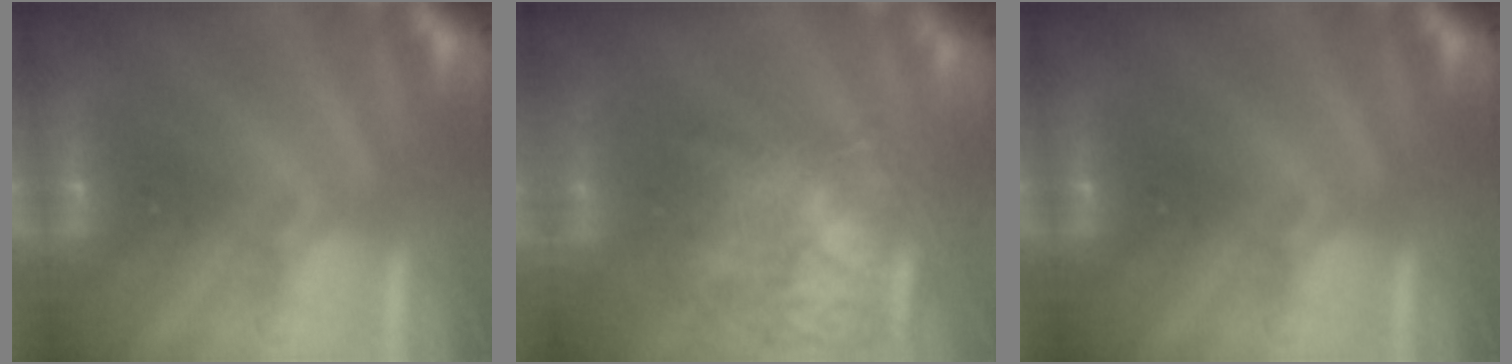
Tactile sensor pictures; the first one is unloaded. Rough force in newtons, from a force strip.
{"total": 9.8}
{"total": 0.0}